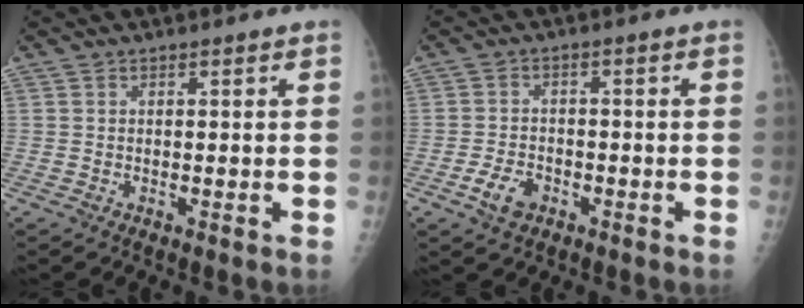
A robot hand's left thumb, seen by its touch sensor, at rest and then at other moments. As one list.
[{"total": 4.6, "force": [-2.4, 2.9, 2.6], "torque": [-0.044, 0.015, -0.041]}]